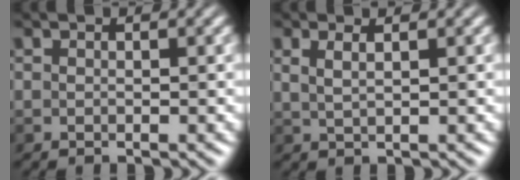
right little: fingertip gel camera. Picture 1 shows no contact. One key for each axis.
{"total": 1.6, "fx": 0.7, "fy": 0.6, "fz": 1.4, "tx": -0.022, "ty": 0.008, "tz": 0.011}